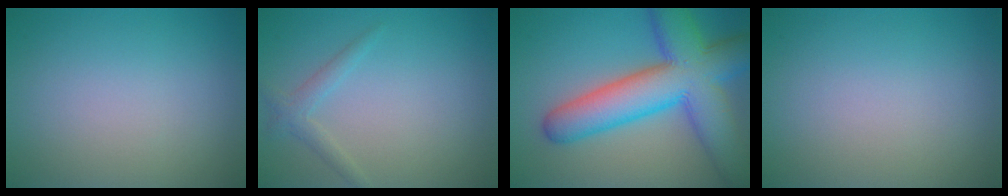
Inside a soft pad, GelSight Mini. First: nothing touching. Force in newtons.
{"total": 1.6, "press": 1.6, "slide": 0.1}
{"total": 11.9, "press": 11.9, "slide": 0.3}
{"total": 0.0}